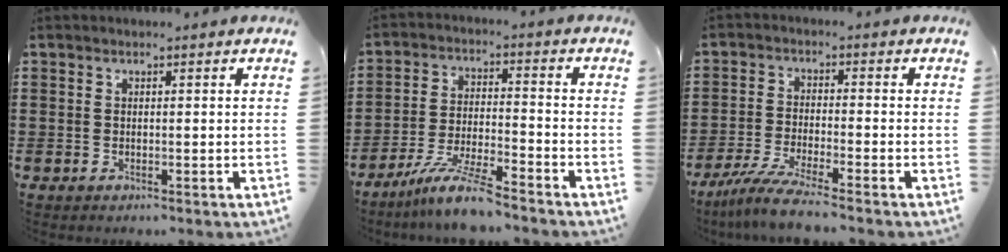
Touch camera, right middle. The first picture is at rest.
{"total": 8.4, "force": [-7.1, 0.1, 4.4], "torque": [-0.098, -0.011, -0.140]}
{"total": 6.0, "force": [-5.1, -0.2, 3.2], "torque": [-0.078, -0.021, -0.102]}